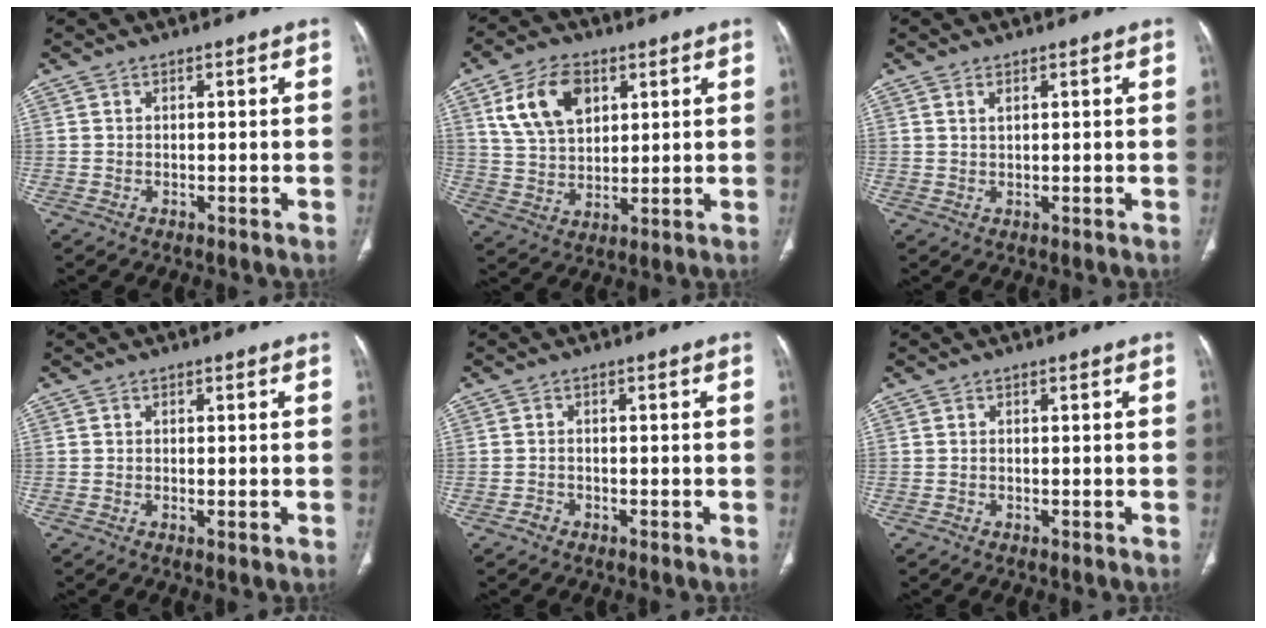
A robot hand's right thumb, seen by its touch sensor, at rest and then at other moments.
{"total": 12.1, "force": [5.0, 7.8, 7.8], "torque": [-0.124, -0.011, 0.099]}
{"total": 1.2, "force": [0.7, 0.5, 0.8], "torque": [-0.017, 0.001, 0.015]}
{"total": 1.2, "force": [-0.3, 0.3, 1.1], "torque": [-0.023, -0.005, -0.004]}
{"total": 1.2, "force": [-0.8, 0.9, 0.2], "torque": [-0.004, 0.005, -0.018]}
{"total": 0.0}